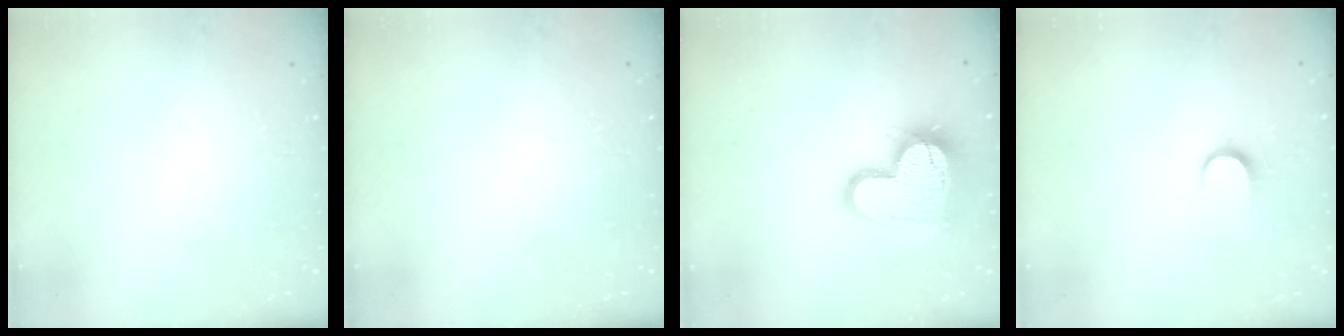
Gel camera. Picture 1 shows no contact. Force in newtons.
{"total": 0.0}
{"total": 18.2, "press": 18.1, "slide": 1.5}
{"total": 6.1, "press": 6.1, "slide": 0.6}